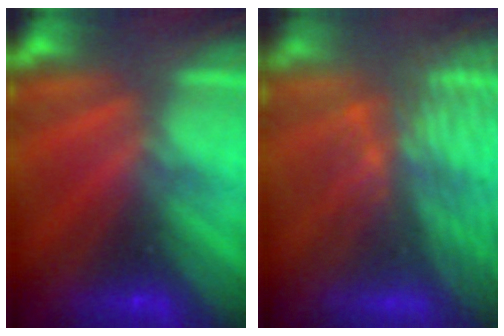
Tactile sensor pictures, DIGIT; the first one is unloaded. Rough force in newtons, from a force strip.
{"total": 8.0}